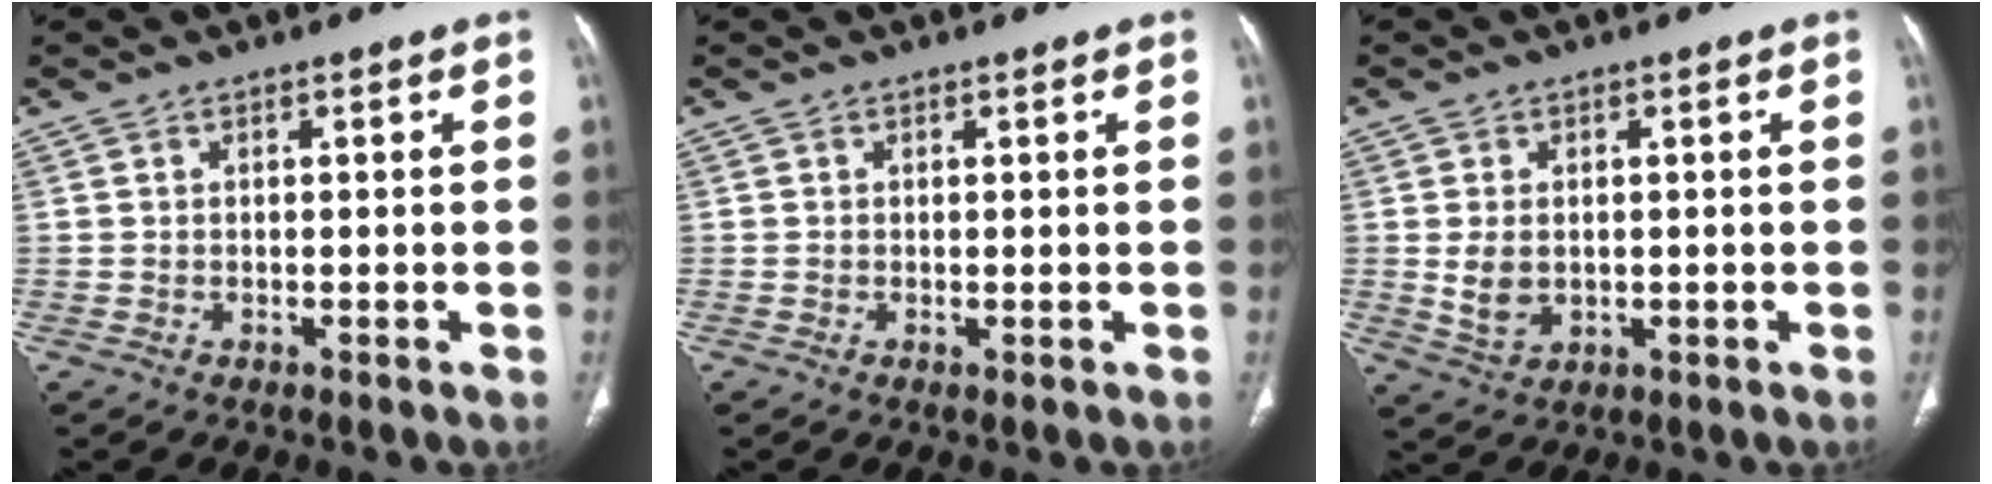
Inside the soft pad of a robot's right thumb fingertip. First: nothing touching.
{"total": 0.5, "force": [0.0, 0.2, 0.5], "torque": [-0.011, -0.004, 0.001]}
{"total": 5.0, "force": [0.1, 3.6, 3.5], "torque": [-0.059, -0.004, 0.013]}